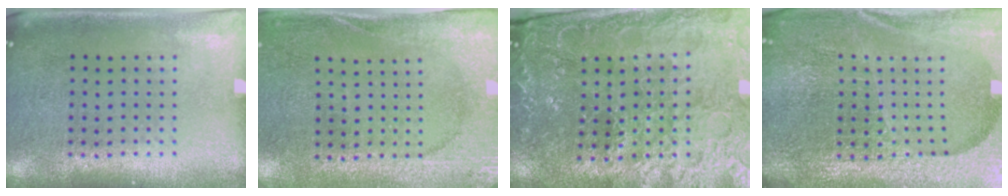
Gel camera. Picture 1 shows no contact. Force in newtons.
{"total": 2.6, "press": 2.4, "slide": 0.9}
{"total": 3.6, "press": 3.6, "slide": 0.4}
{"total": 6.3, "press": 5.5, "slide": 3.0}